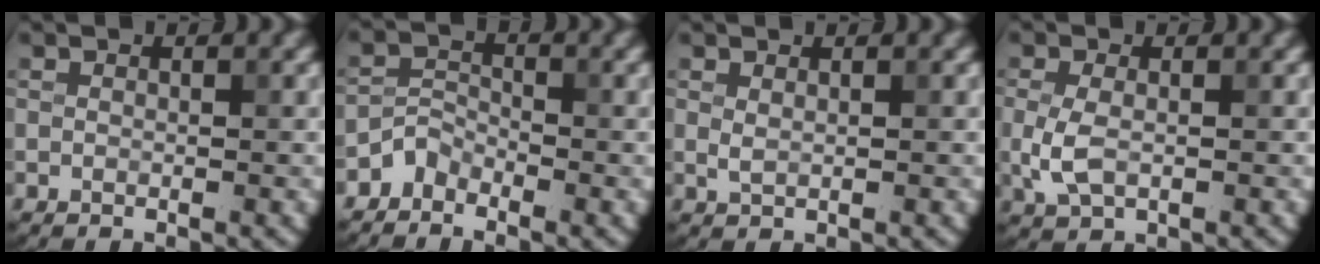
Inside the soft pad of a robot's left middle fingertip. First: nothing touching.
{"total": 1.9, "force": [-1.6, 0.9, 0.3], "torque": [-0.001, 0.012, -0.036]}
{"total": 0.7, "force": [0.4, 0.3, 0.5], "torque": [-0.012, -0.001, 0.010]}
{"total": 2.8, "force": [-0.3, 1.7, 2.2], "torque": [-0.053, -0.004, -0.005]}